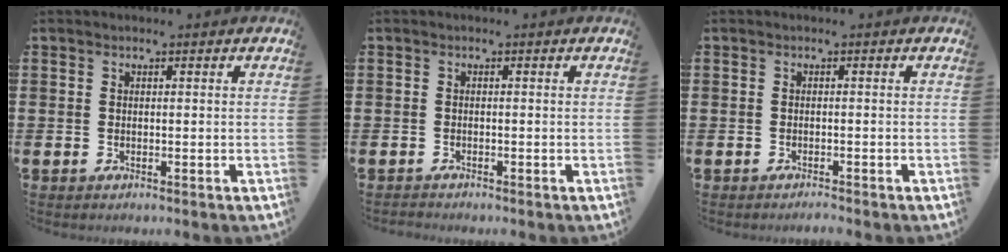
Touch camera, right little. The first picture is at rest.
{"total": 0.5, "force": [-0.5, 0.0, -0.1], "torque": [0.000, -0.003, -0.011]}
{"total": 0.6, "force": [-0.6, 0.0, 0.1], "torque": [-0.004, -0.003, -0.012]}